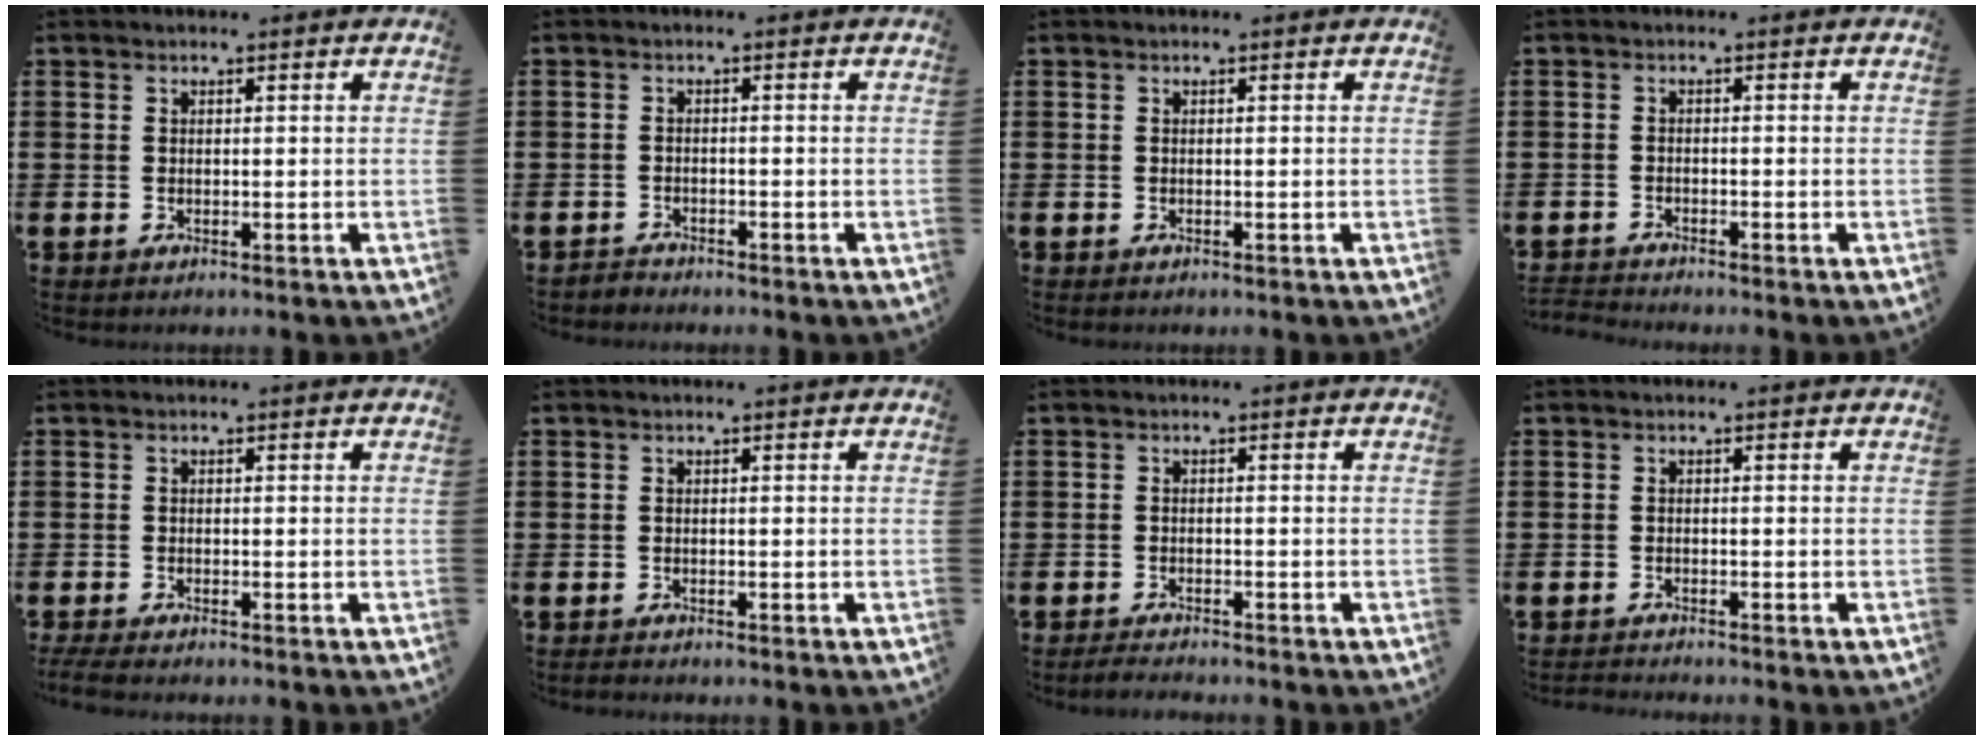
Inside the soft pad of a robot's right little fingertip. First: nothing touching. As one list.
[{"total": 1.1, "force": [-1.1, 0.1, -0.2], "torque": [0.000, 0.004, -0.024]}, {"total": 0.0}, {"total": 1.2, "force": [-1.2, -0.1, 0.0], "torque": [-0.002, 0.001, -0.024]}, {"total": 1.2, "force": [-0.9, 0.1, 0.7], "torque": [-0.012, -0.001, -0.018]}, {"total": 0.5, "force": [-0.5, 0.1, 0.2], "torque": [-0.005, 0.000, -0.010]}, {"total": 1.4, "force": [-1.4, 0.0, 0.3], "torque": [-0.007, 0.002, -0.027]}, {"total": 0.9, "force": [-0.9, -0.1, 0.0], "torque": [-0.001, -0.002, -0.018]}]